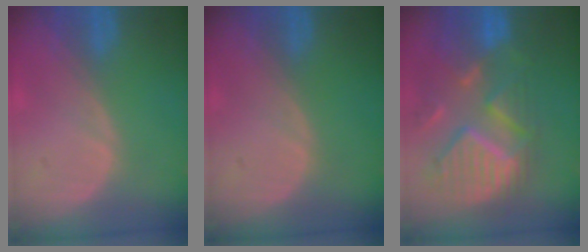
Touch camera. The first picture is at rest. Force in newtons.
{"total": 0.0}
{"total": 12.2, "press": 10.5, "slide": 6.2}